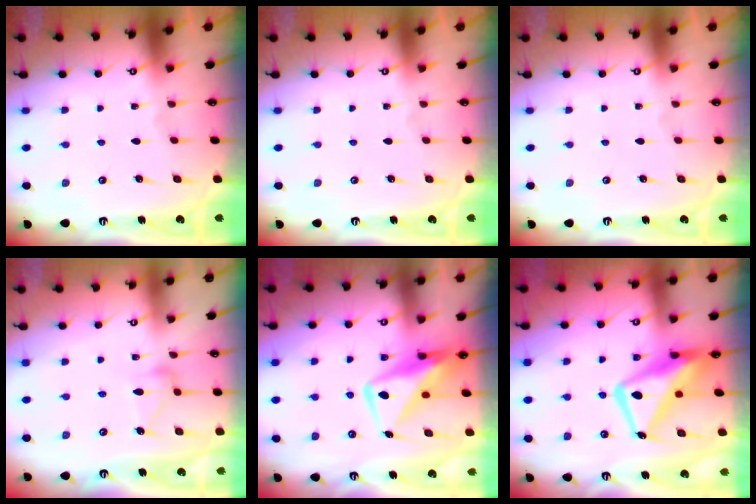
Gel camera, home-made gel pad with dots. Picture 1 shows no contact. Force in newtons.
{"total": 0.0}
{"total": 0.0}
{"total": 11.1, "press": 11.1, "slide": 0.3}
{"total": 12.2, "press": 12.1, "slide": 1.2}
{"total": 14.2, "press": 14.1, "slide": 1.4}